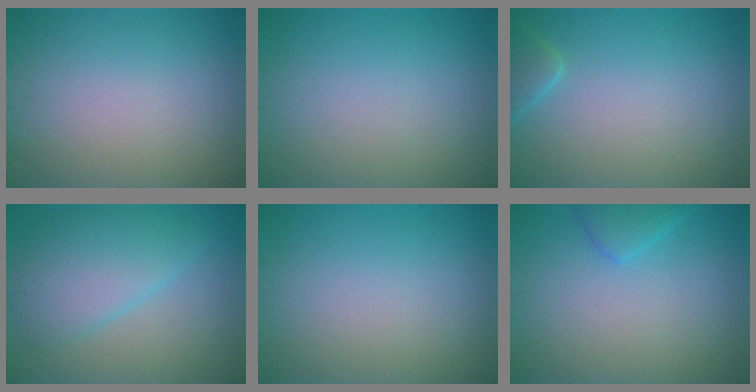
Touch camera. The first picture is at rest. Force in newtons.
{"total": 0.0}
{"total": 1.9, "press": 1.9, "slide": 0.2}
{"total": 5.4, "press": 5.4, "slide": 0.3}
{"total": 0.0}
{"total": 2.0, "press": 1.9, "slide": 0.2}